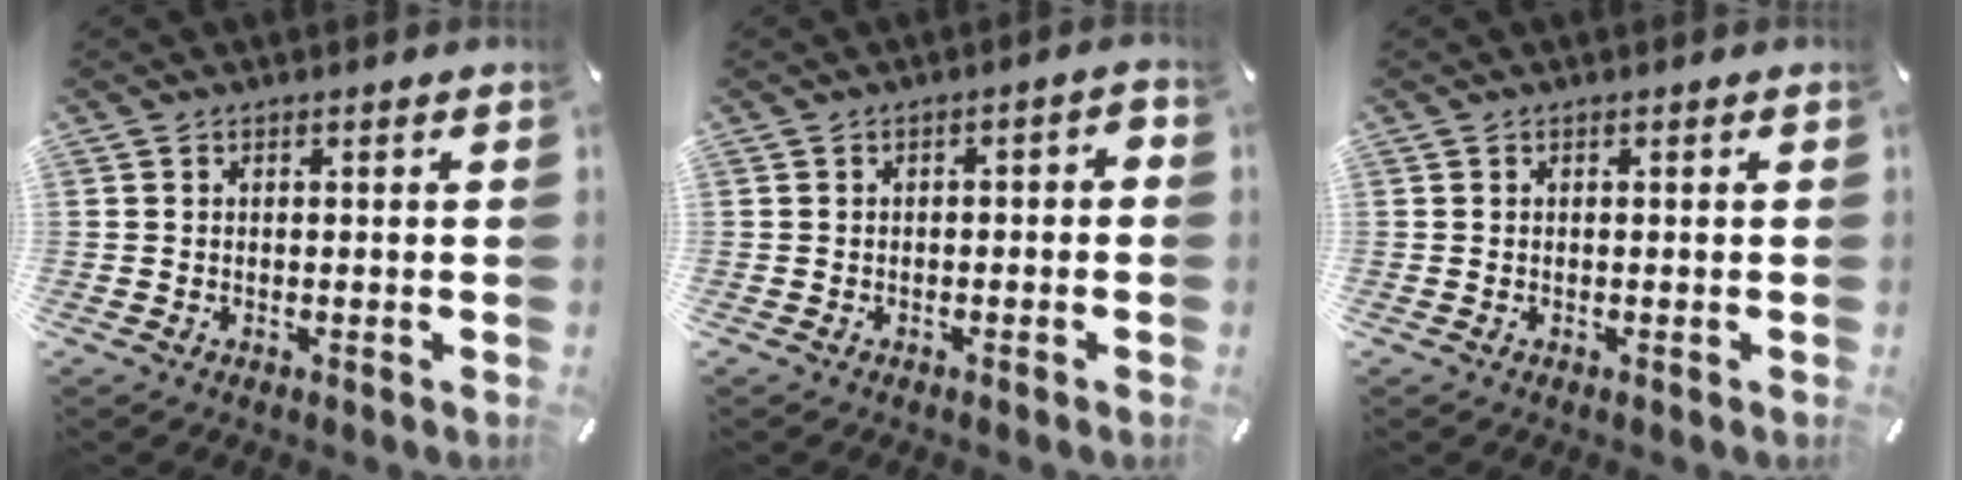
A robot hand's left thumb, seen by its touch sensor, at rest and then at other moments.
{"total": 2.3, "force": [-1.5, 1.0, 1.5], "torque": [-0.024, 0.011, -0.029]}
{"total": 0.0}